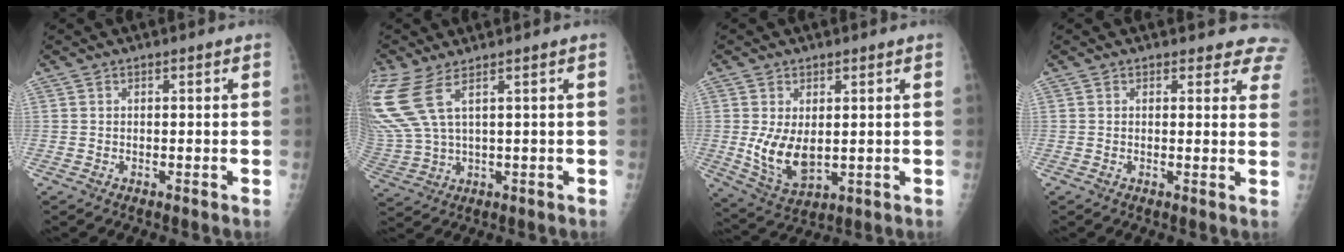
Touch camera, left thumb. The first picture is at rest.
{"total": 11.3, "force": [5.4, 3.5, 9.3], "torque": [-0.259, -0.012, 0.122]}
{"total": 8.4, "force": [0.2, 4.7, 6.9], "torque": [-0.114, -0.020, 0.020]}
{"total": 6.8, "force": [6.1, 2.8, 0.5], "torque": [0.047, -0.023, 0.035]}